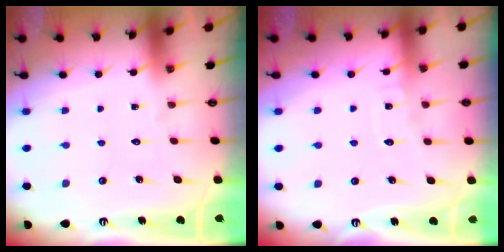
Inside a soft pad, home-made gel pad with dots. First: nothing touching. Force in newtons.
{"total": 3.5, "press": 3.5, "slide": 0.3}